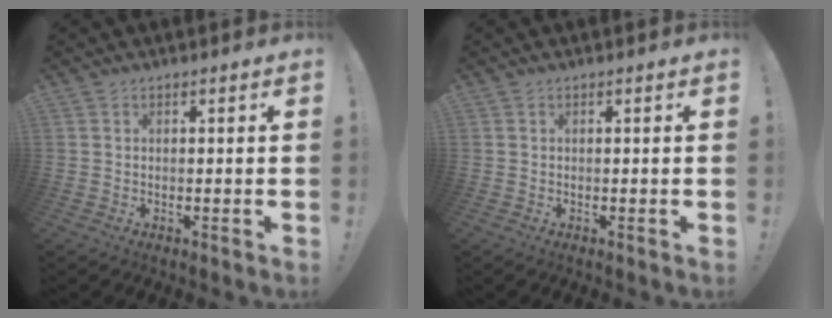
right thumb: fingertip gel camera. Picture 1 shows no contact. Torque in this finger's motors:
{"motor_torque": [0.00, 0.00, 0.04, -0.01, 0.00]}